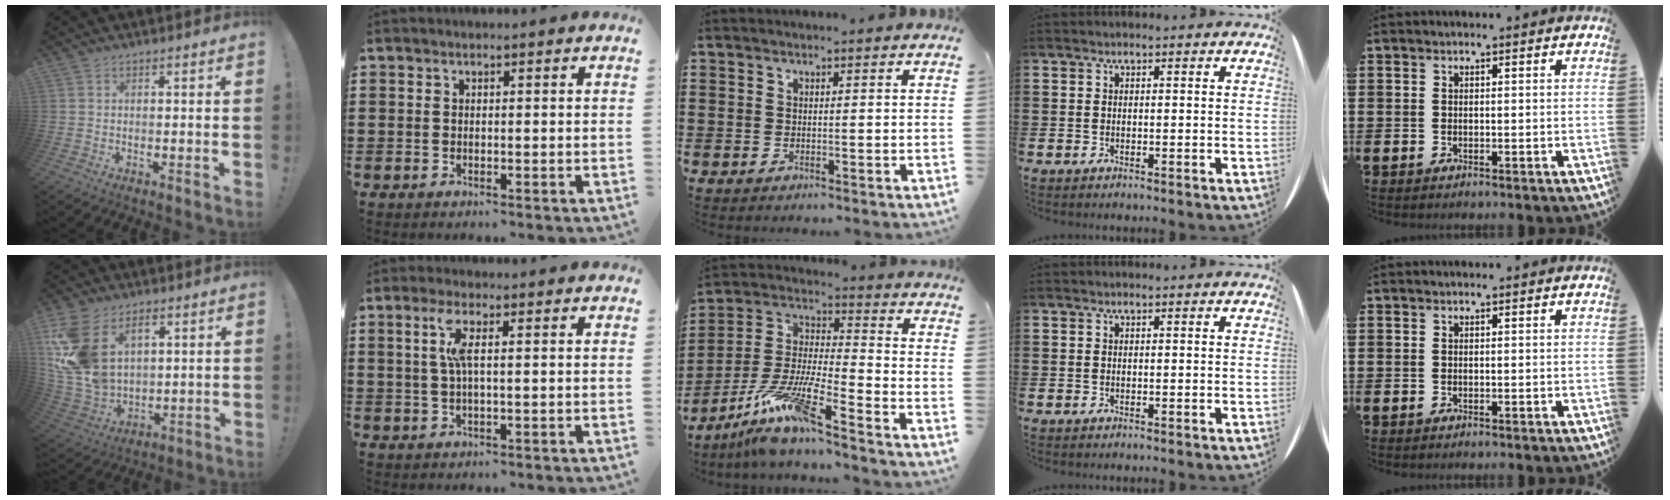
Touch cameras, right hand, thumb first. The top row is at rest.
{"thumb": {"total": 17.1, "force": [6.1, 11.8, 10.8], "torque": [-0.233, -0.028, 0.117]}, "index": {"total": 3.8, "force": [0.7, 0.5, 3.7], "torque": [-0.081, 0.000, 0.008]}, "middle": {"total": 10.7, "force": [-8.2, 0.1, 6.8], "torque": [-0.157, -0.016, -0.170]}}